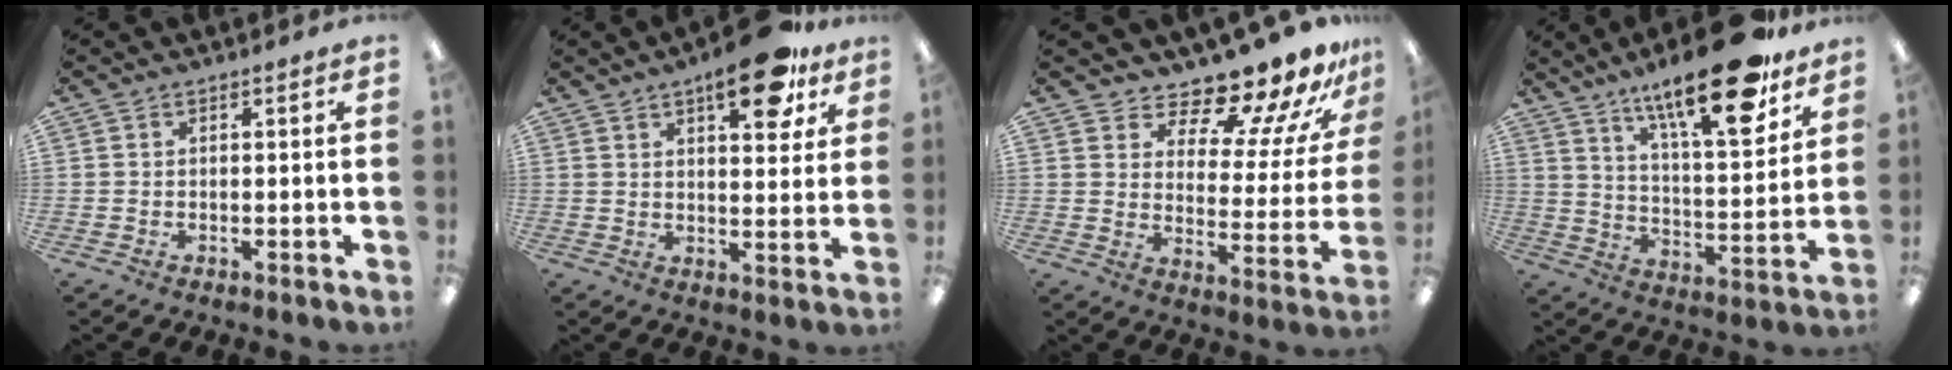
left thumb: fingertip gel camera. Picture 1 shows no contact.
{"total": 14.2, "force": [8.4, 5.6, 10.0], "torque": [-0.117, -0.040, 0.131]}
{"total": 14.1, "force": [12.9, 3.2, 4.9], "torque": [-0.078, -0.118, 0.215]}
{"total": 21.8, "force": [15.4, 5.7, 14.3], "torque": [-0.226, -0.092, 0.247]}